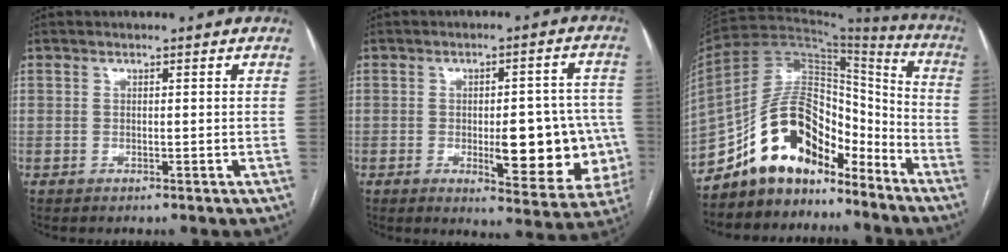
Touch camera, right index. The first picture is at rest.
{"total": 14.2, "force": [-2.7, 4.9, 13.0], "torque": [-0.132, 0.012, -0.020]}
{"total": 16.2, "force": [-12.1, 6.5, 8.5], "torque": [-0.146, 0.049, -0.211]}